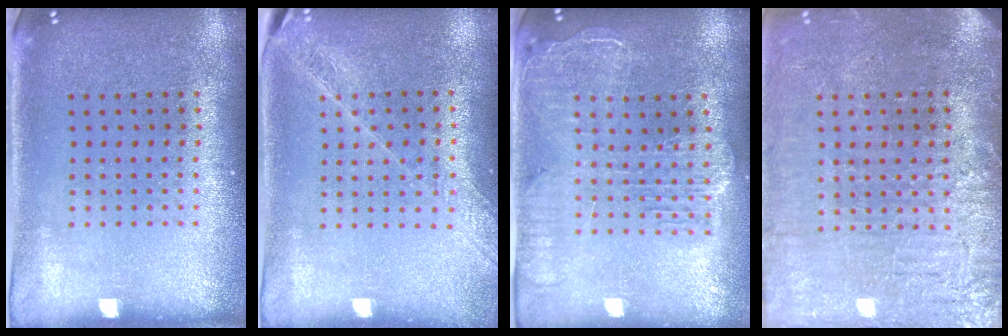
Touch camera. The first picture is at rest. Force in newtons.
{"total": 1.6, "press": 1.5, "slide": 0.4}
{"total": 2.3, "press": 2.0, "slide": 1.1}
{"total": 4.1, "press": 3.7, "slide": 1.7}